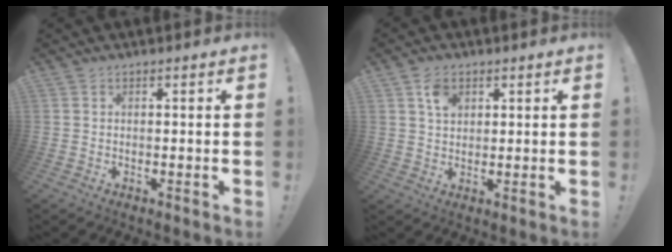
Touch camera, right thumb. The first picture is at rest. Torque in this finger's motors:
{"motor_torque": [-0.08, 0.07, 0.16, 0.01, 0.00]}